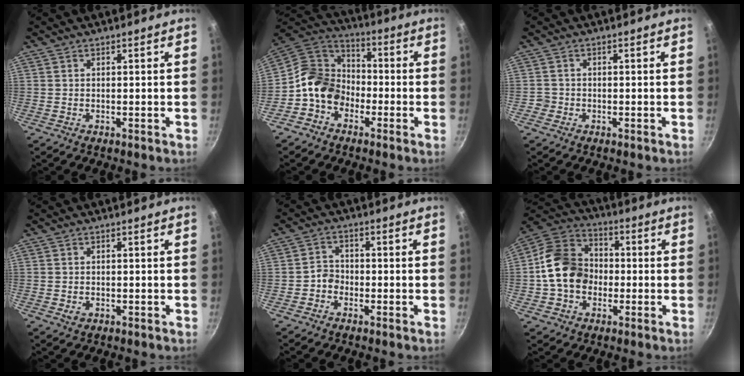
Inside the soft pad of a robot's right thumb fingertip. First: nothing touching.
{"total": 11.5, "force": [-3.7, 9.3, 5.6], "torque": [-0.060, 0.048, -0.092]}
{"total": 1.3, "force": [-0.5, 1.2, 0.1], "torque": [0.005, 0.009, -0.008]}
{"total": 1.4, "force": [-0.4, 1.0, 0.8], "torque": [-0.014, 0.000, -0.006]}
{"total": 2.8, "force": [-1.4, 2.2, 0.9], "torque": [0.001, 0.021, -0.030]}
{"total": 13.7, "force": [-1.4, 11.2, 7.8], "torque": [-0.107, 0.033, -0.041]}